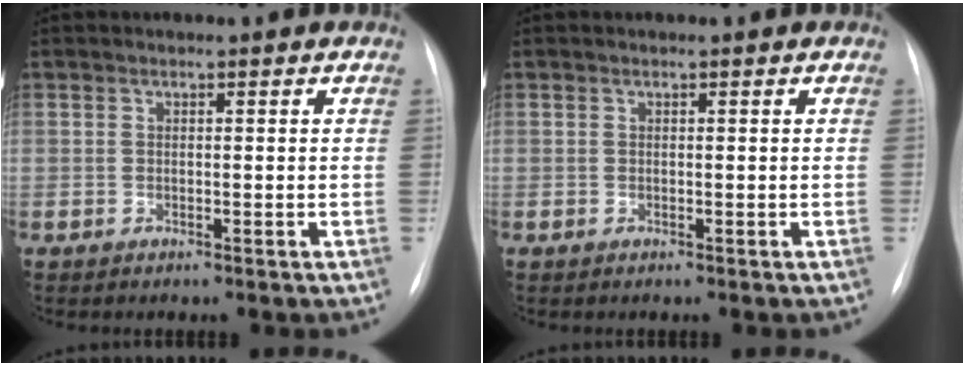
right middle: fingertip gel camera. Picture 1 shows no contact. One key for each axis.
{"total": 0.0}